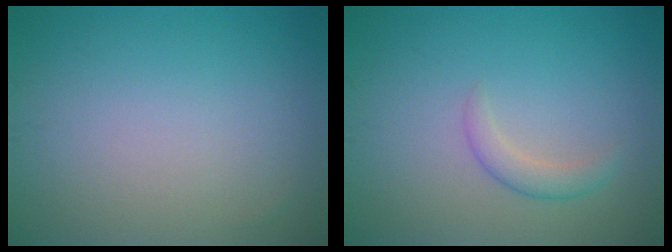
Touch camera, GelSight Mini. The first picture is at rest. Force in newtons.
{"total": 1.7, "press": 1.7, "slide": 0.1}